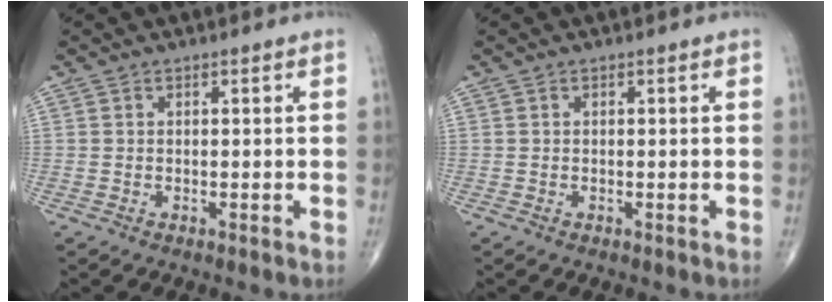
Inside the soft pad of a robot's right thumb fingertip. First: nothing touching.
{"total": 0.0}